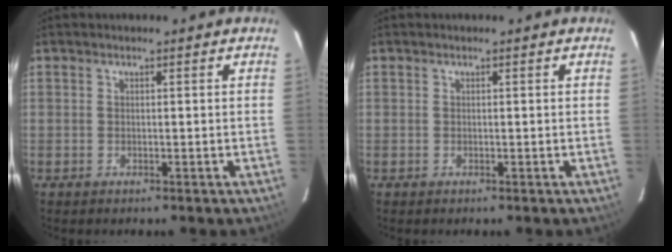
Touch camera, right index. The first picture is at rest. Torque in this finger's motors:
{"motor_torque": [0.00, 0.00, 0.00, 0.00]}